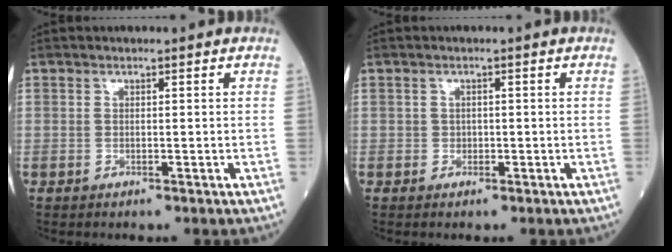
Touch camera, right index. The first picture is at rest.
{"total": 0.8, "force": [-0.2, 0.8, 0.1], "torque": [0.001, 0.004, -0.006]}